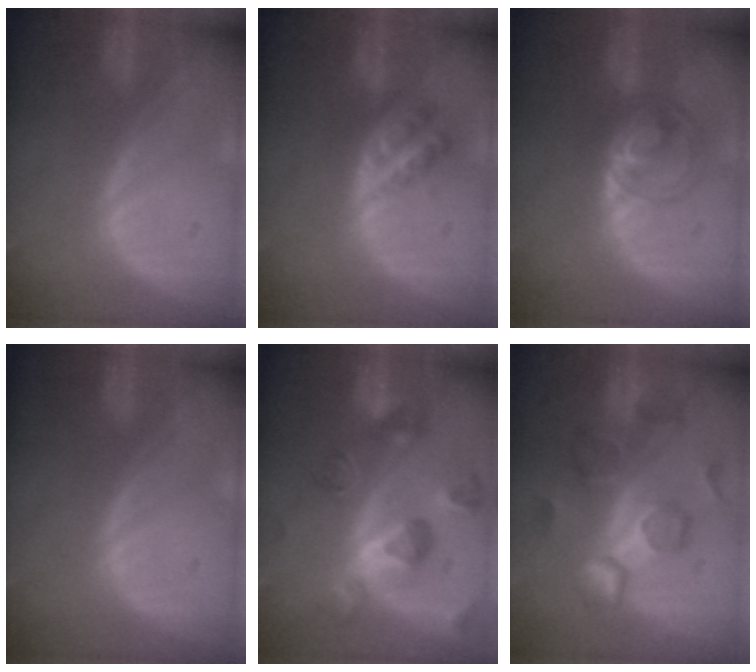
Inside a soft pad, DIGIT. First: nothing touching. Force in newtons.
{"total": 5.9, "press": 5.2, "slide": 2.8}
{"total": 6.8, "press": 5.9, "slide": 3.3}
{"total": 0.0}
{"total": 10.4, "press": 9.3, "slide": 4.6}
{"total": 10.4, "press": 9.3, "slide": 4.6}